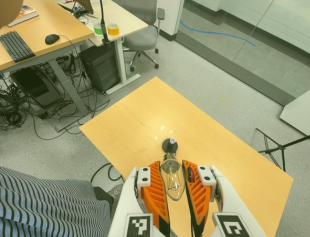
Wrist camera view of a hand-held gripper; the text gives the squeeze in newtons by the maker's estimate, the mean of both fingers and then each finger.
{"total": 22.2, "left": 25.5, "right": 18.8}